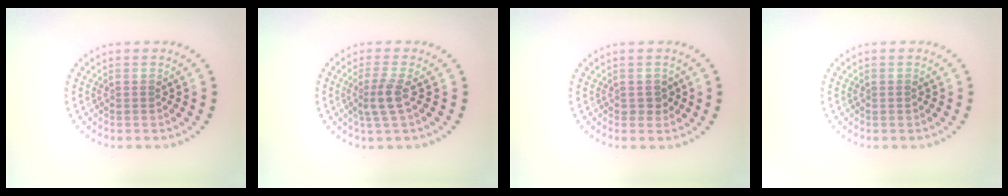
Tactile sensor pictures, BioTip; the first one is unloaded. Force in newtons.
{"total": 2.3, "press": 1.7, "slide": 1.5}
{"total": 1.1, "press": 1.0, "slide": 0.3}
{"total": 0.0}